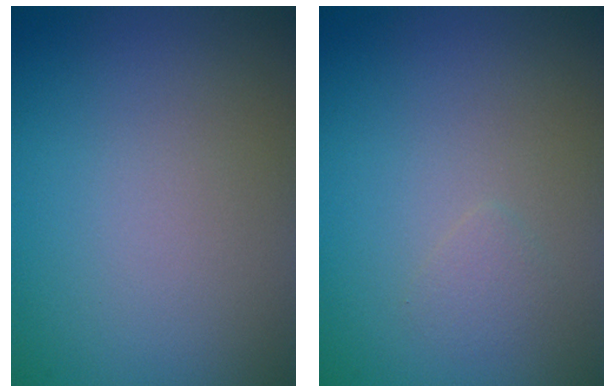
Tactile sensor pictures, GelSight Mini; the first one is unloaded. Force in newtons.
{"total": 0.8, "press": 0.8, "slide": 0.1}